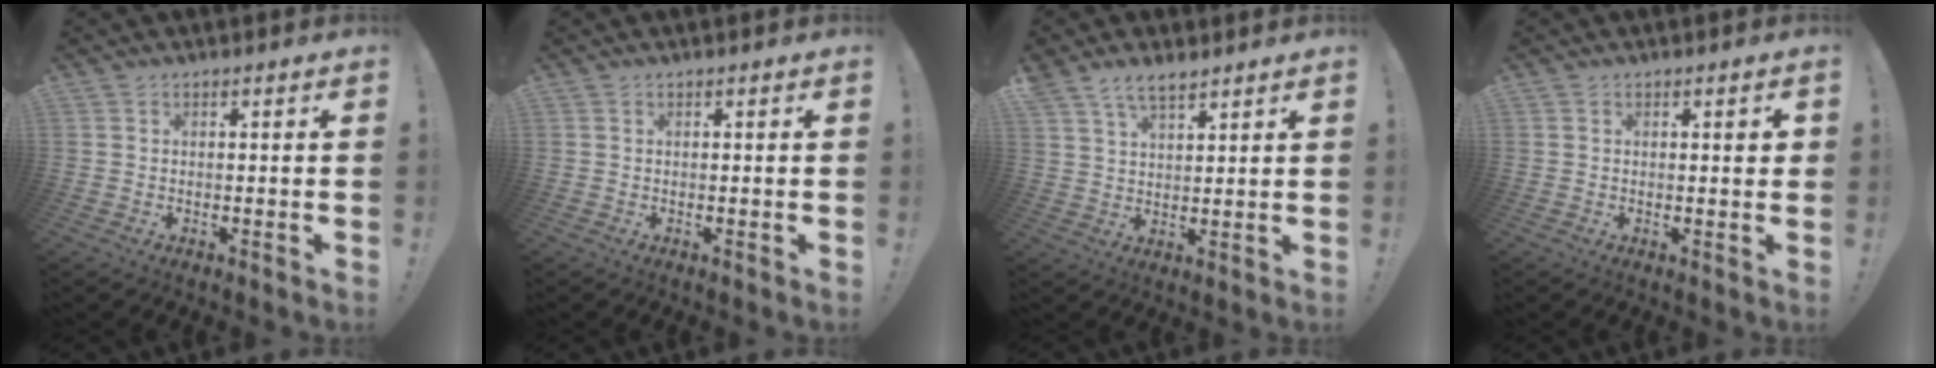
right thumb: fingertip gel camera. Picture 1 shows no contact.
{"total": 0.0}
{"total": 5.9, "force": [4.6, 2.4, 2.8], "torque": [-0.050, -0.022, 0.087]}
{"total": 1.2, "force": [0.4, 0.3, 1.1], "torque": [-0.014, -0.001, 0.004]}